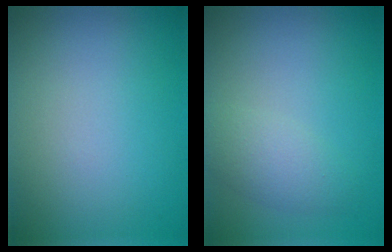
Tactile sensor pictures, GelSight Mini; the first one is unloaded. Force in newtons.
{"total": 2.7, "press": 2.7, "slide": 0.1}